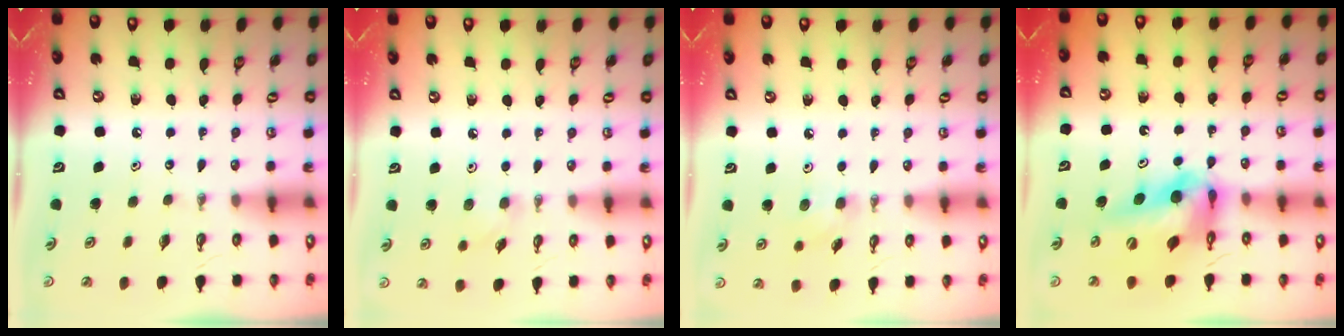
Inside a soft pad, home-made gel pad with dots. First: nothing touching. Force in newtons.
{"total": 4.7, "press": 4.6, "slide": 0.9}
{"total": 5.5, "press": 5.4, "slide": 1.5}
{"total": 14.2, "press": 14.0, "slide": 2.2}